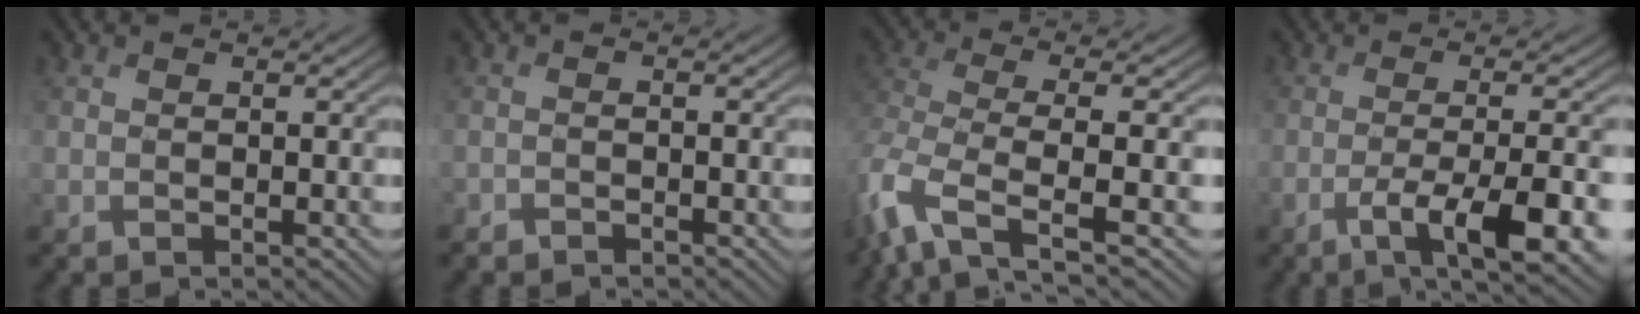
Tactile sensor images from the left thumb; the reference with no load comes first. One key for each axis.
{"total": 1.3, "fx": -1.2, "fy": 0.4, "fz": 0.2, "tx": -0.004, "ty": -0.002, "tz": -0.027}
{"total": 8.5, "fx": -3.4, "fy": 3.1, "fz": 7.2, "tx": -0.174, "ty": -0.018, "tz": -0.076}
{"total": 9.6, "fx": -4.3, "fy": 1.9, "fz": 8.3, "tx": -0.127, "ty": -0.002, "tz": -0.063}